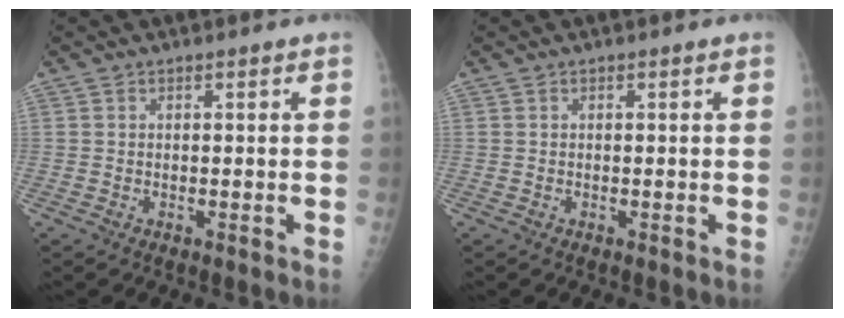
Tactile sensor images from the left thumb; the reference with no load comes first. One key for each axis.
{"total": 0.0}